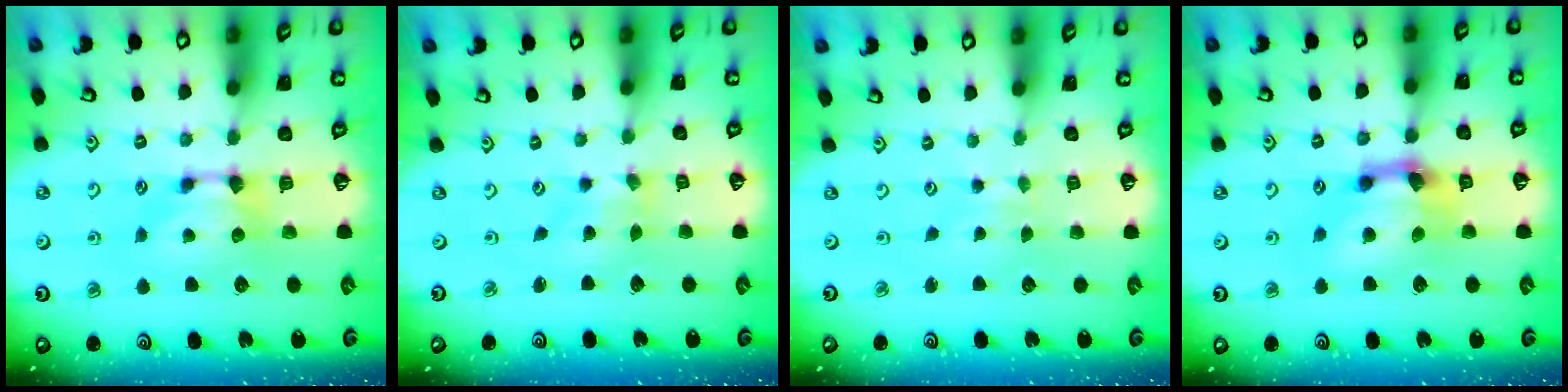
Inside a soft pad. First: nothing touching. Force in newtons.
{"total": 2.9, "press": 2.7, "slide": 0.9}
{"total": 2.9, "press": 2.9, "slide": 0.4}
{"total": 4.8, "press": 4.3, "slide": 2.2}